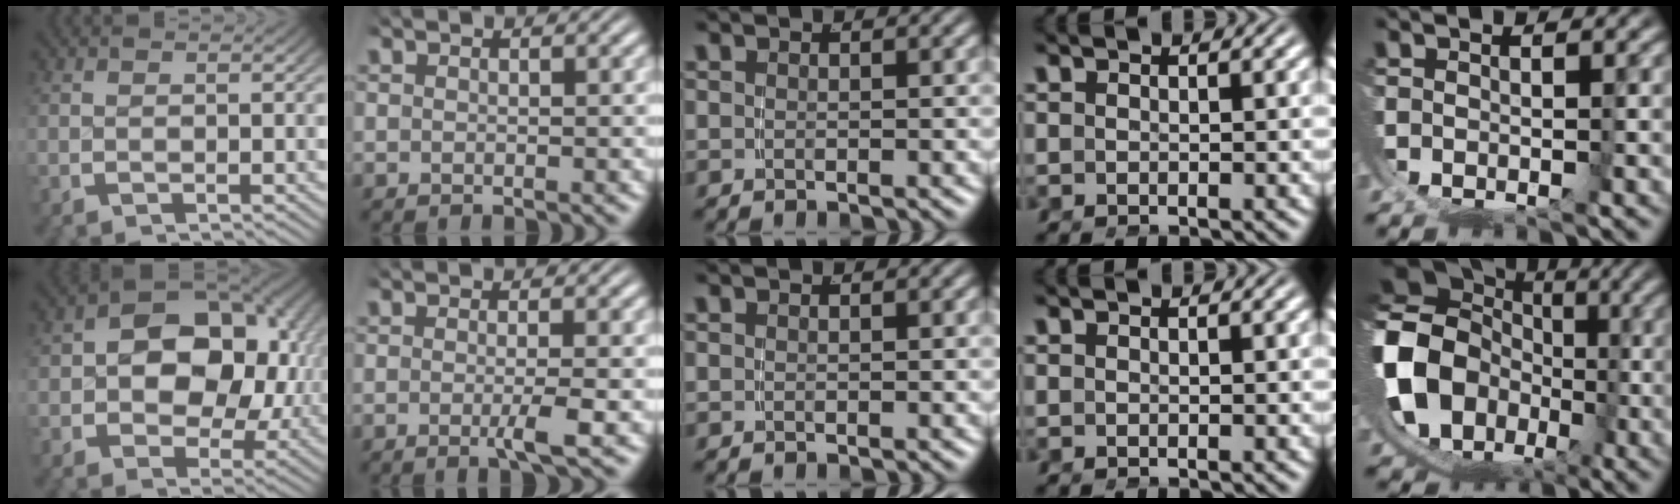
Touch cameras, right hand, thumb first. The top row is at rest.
{"thumb": {"total": 11.3, "force": [0.6, 7.8, 8.1], "torque": [-0.132, -0.013, 0.011]}, "index": {"total": 2.0, "force": [-0.5, -0.2, 2.0], "torque": [-0.032, -0.004, -0.009]}, "little": {"total": 14.6, "force": [-0.9, 12.6, 7.4], "torque": [-0.175, -0.053, 0.001]}}